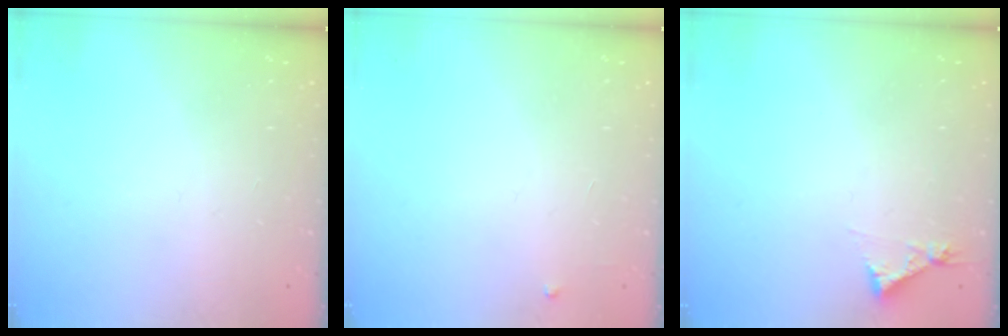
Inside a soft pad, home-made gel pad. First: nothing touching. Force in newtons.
{"total": 2.6, "press": 2.6, "slide": 0.4}
{"total": 4.3, "press": 4.3, "slide": 0.5}